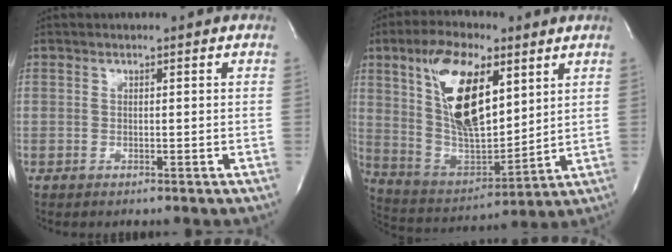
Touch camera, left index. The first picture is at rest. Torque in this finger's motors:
{"motor_torque": [1.75, -0.39, 1.05, 0.21]}